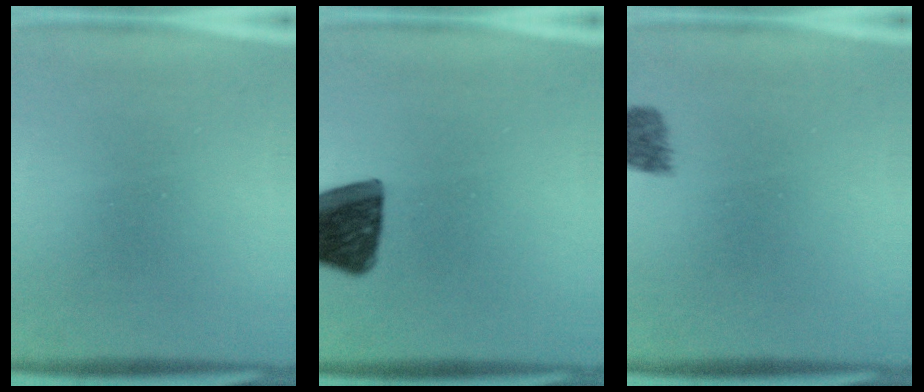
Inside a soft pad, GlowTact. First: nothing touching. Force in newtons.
{"total": 12.8}
{"total": 1.9}